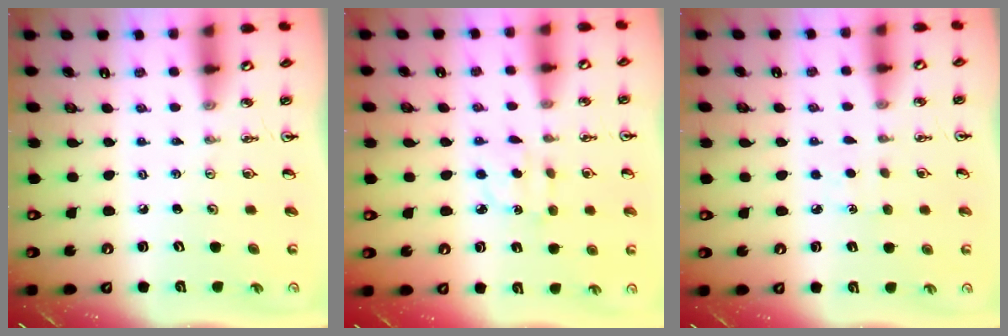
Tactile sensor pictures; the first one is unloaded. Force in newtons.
{"total": 4.5, "press": 4.5, "slide": 0.6}
{"total": 2.9, "press": 2.9, "slide": 0.4}